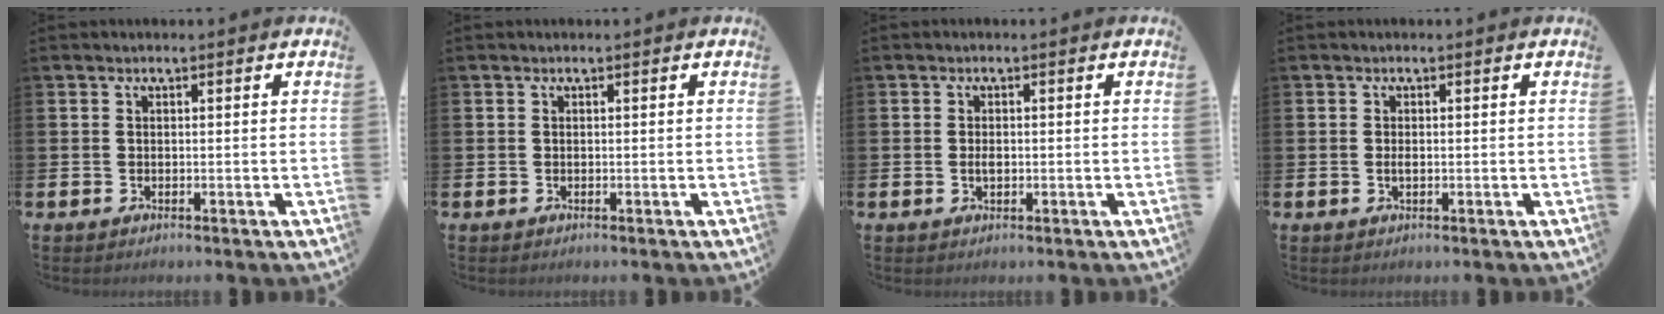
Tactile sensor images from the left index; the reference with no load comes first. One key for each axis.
{"total": 0.0}
{"total": 1.2, "fx": -0.1, "fy": 0.6, "fz": 1.0, "tx": -0.019, "ty": 0.003, "tz": -0.004}
{"total": 0.8, "fx": -0.1, "fy": 0.4, "fz": 0.8, "tx": -0.014, "ty": 0.001, "tz": -0.003}